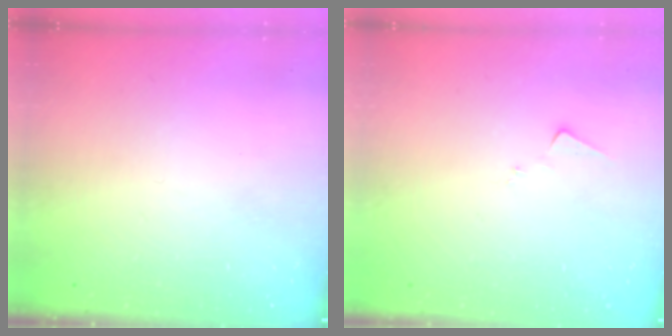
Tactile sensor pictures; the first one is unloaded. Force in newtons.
{"total": 7.3, "press": 7.3, "slide": 0.2}